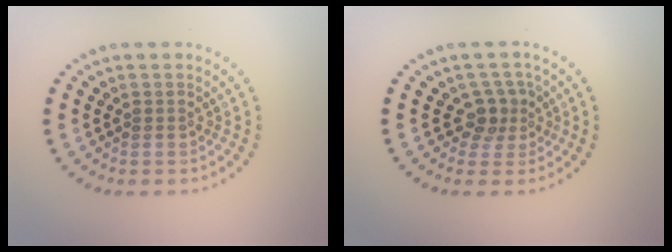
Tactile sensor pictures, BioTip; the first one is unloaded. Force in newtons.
{"total": 2.4, "press": 1.7, "slide": 1.6}